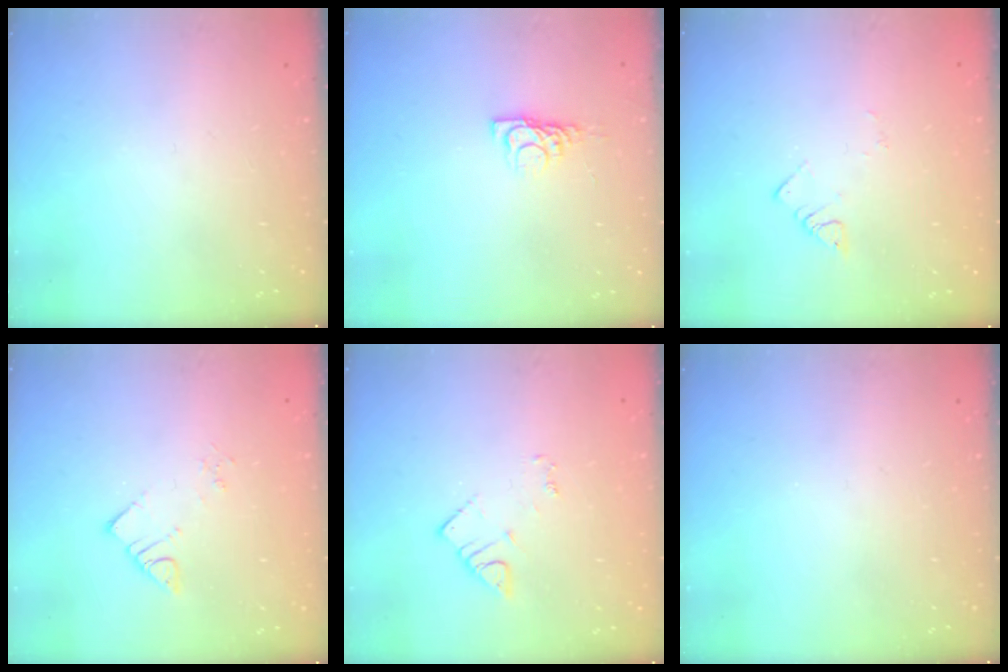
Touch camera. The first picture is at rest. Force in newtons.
{"total": 5.4, "press": 5.4, "slide": 0.6}
{"total": 2.6, "press": 2.6, "slide": 0.3}
{"total": 2.8, "press": 2.8, "slide": 0.1}
{"total": 3.6, "press": 3.6, "slide": 0.4}
{"total": 0.0}